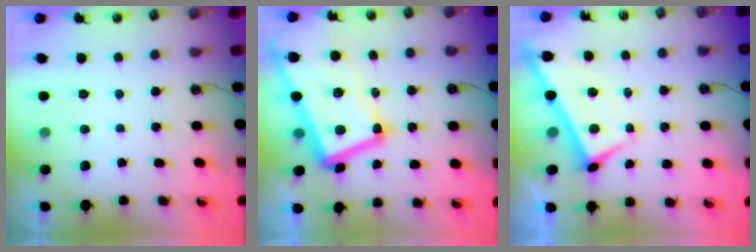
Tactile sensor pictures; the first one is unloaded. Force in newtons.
{"total": 13.7, "press": 13.6, "slide": 2.1}
{"total": 2.3, "press": 2.2, "slide": 0.2}